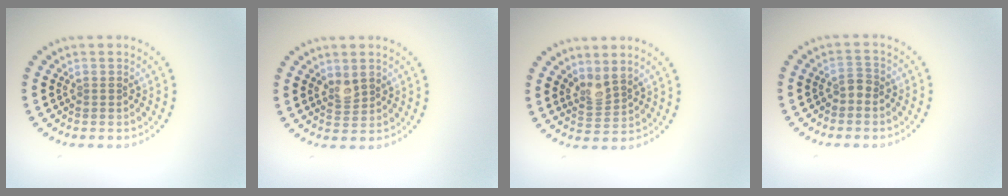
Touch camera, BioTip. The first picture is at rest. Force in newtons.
{"total": 1.7, "press": 1.6, "slide": 0.5}
{"total": 2.1, "press": 1.6, "slide": 1.4}
{"total": 0.9, "press": 0.8, "slide": 0.4}